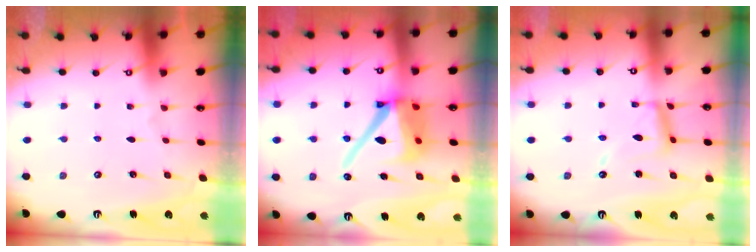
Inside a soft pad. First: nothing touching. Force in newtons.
{"total": 16.6, "press": 16.5, "slide": 1.9}
{"total": 13.5, "press": 13.5, "slide": 1.2}